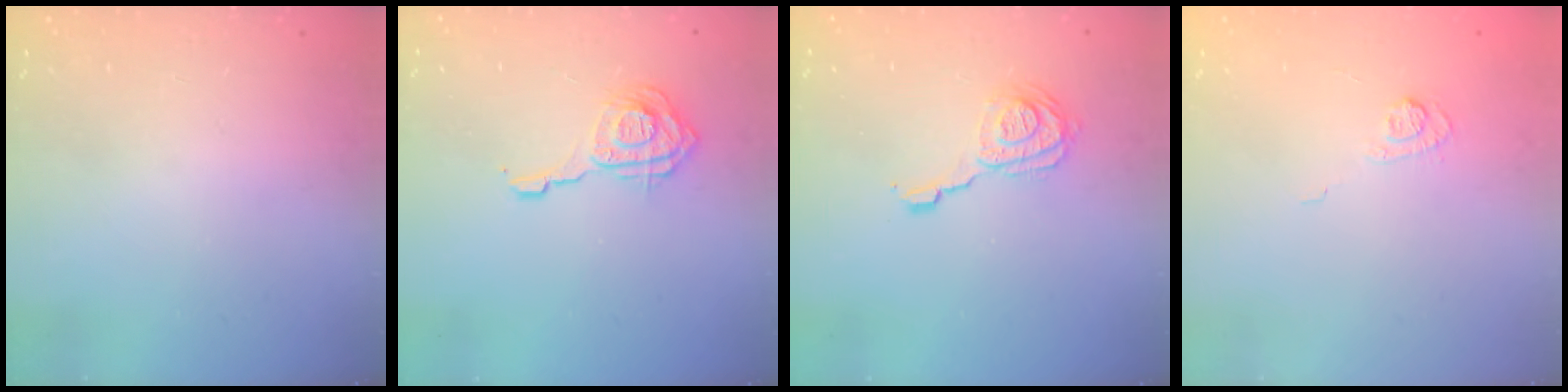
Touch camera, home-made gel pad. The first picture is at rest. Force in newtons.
{"total": 11.6, "press": 11.6, "slide": 1.1}
{"total": 11.8, "press": 11.7, "slide": 1.4}
{"total": 5.8, "press": 5.7, "slide": 1.4}